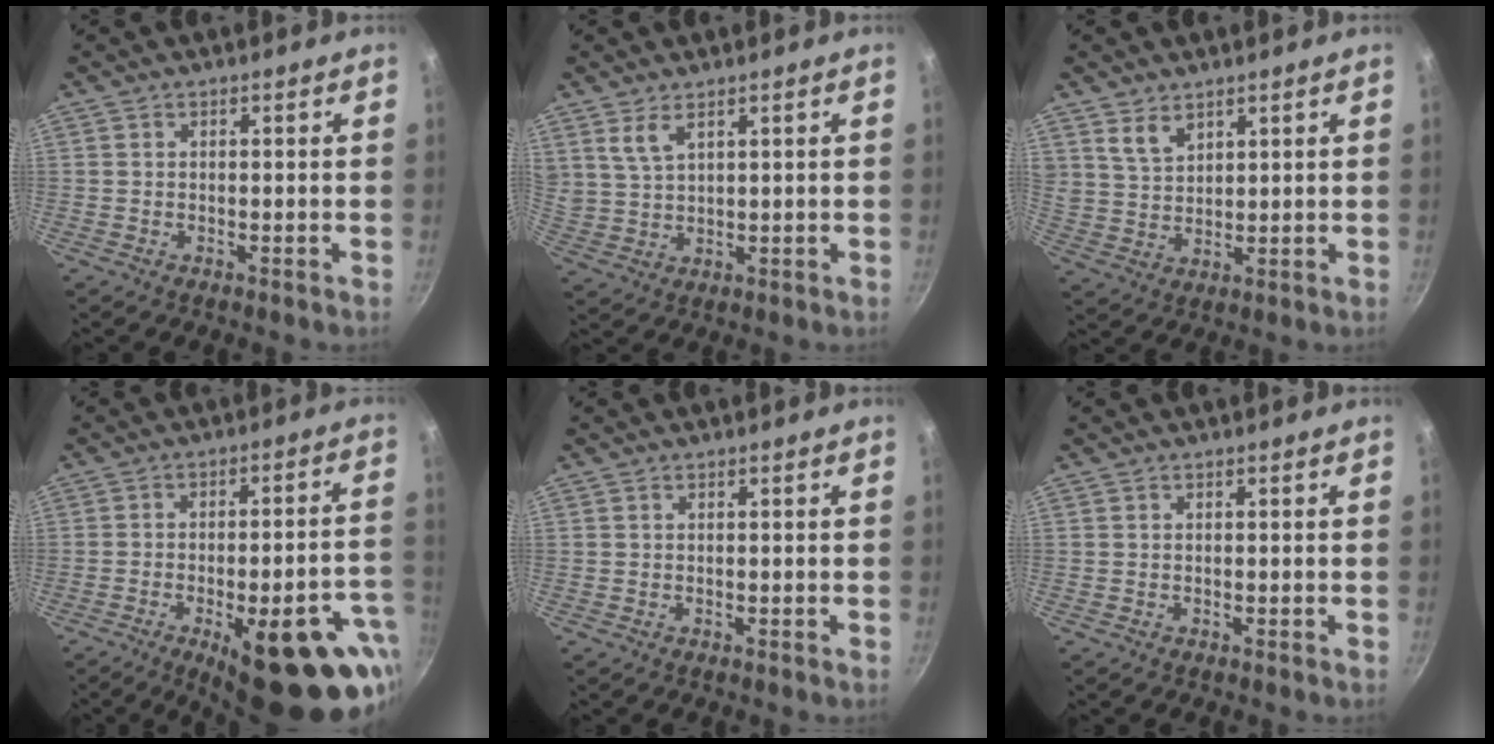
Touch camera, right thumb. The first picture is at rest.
{"total": 4.7, "force": [2.9, 2.1, 3.0], "torque": [-0.059, -0.016, 0.066]}
{"total": 5.4, "force": [3.6, 3.1, 2.7], "torque": [-0.041, -0.019, 0.076]}
{"total": 25.1, "force": [-11.1, 9.0, 20.7], "torque": [-0.211, 0.036, -0.143]}
{"total": 0.0}
{"total": 0.0}